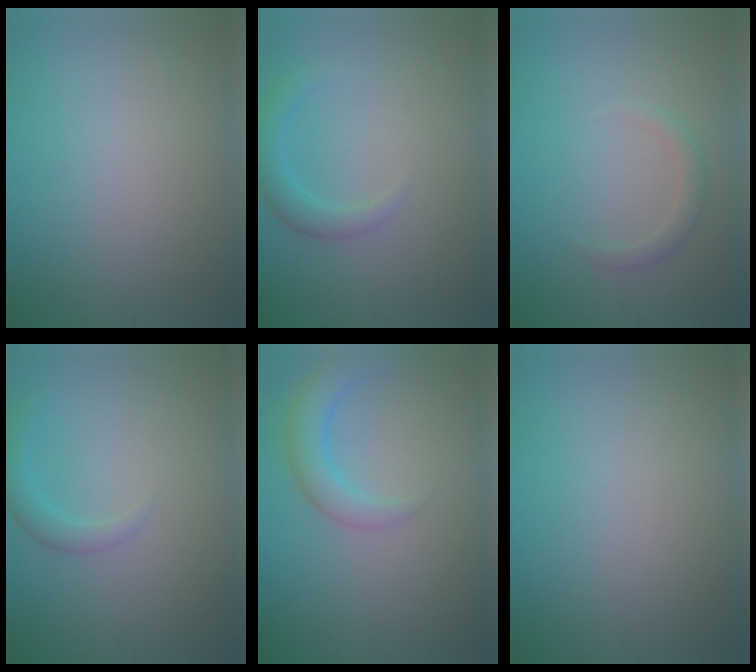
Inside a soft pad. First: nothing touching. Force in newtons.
{"total": 2.3, "press": 2.3, "slide": 0.1}
{"total": 1.4, "press": 1.4, "slide": 0.1}
{"total": 1.9, "press": 1.9, "slide": 0.1}
{"total": 3.3, "press": 3.3, "slide": 0.3}
{"total": 0.0}